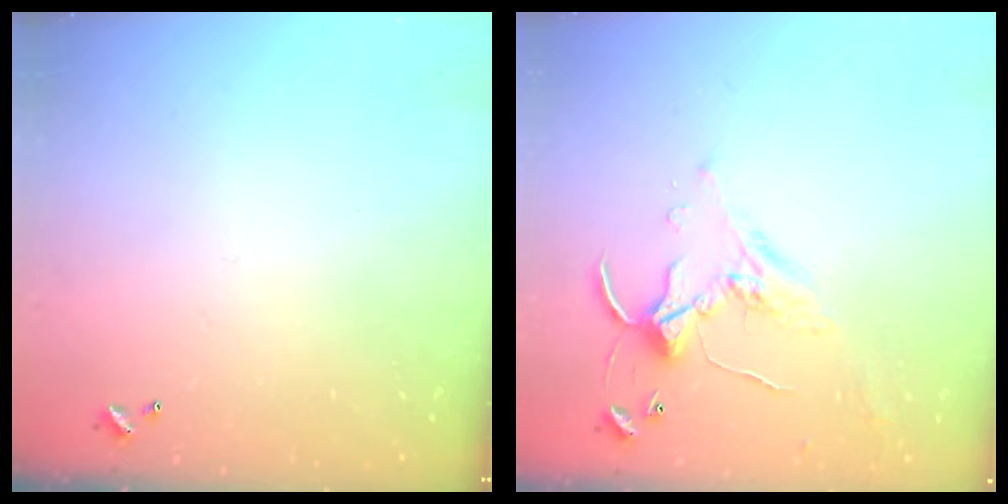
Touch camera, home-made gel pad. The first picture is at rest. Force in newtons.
{"total": 1.5, "press": 1.5, "slide": 0.3}